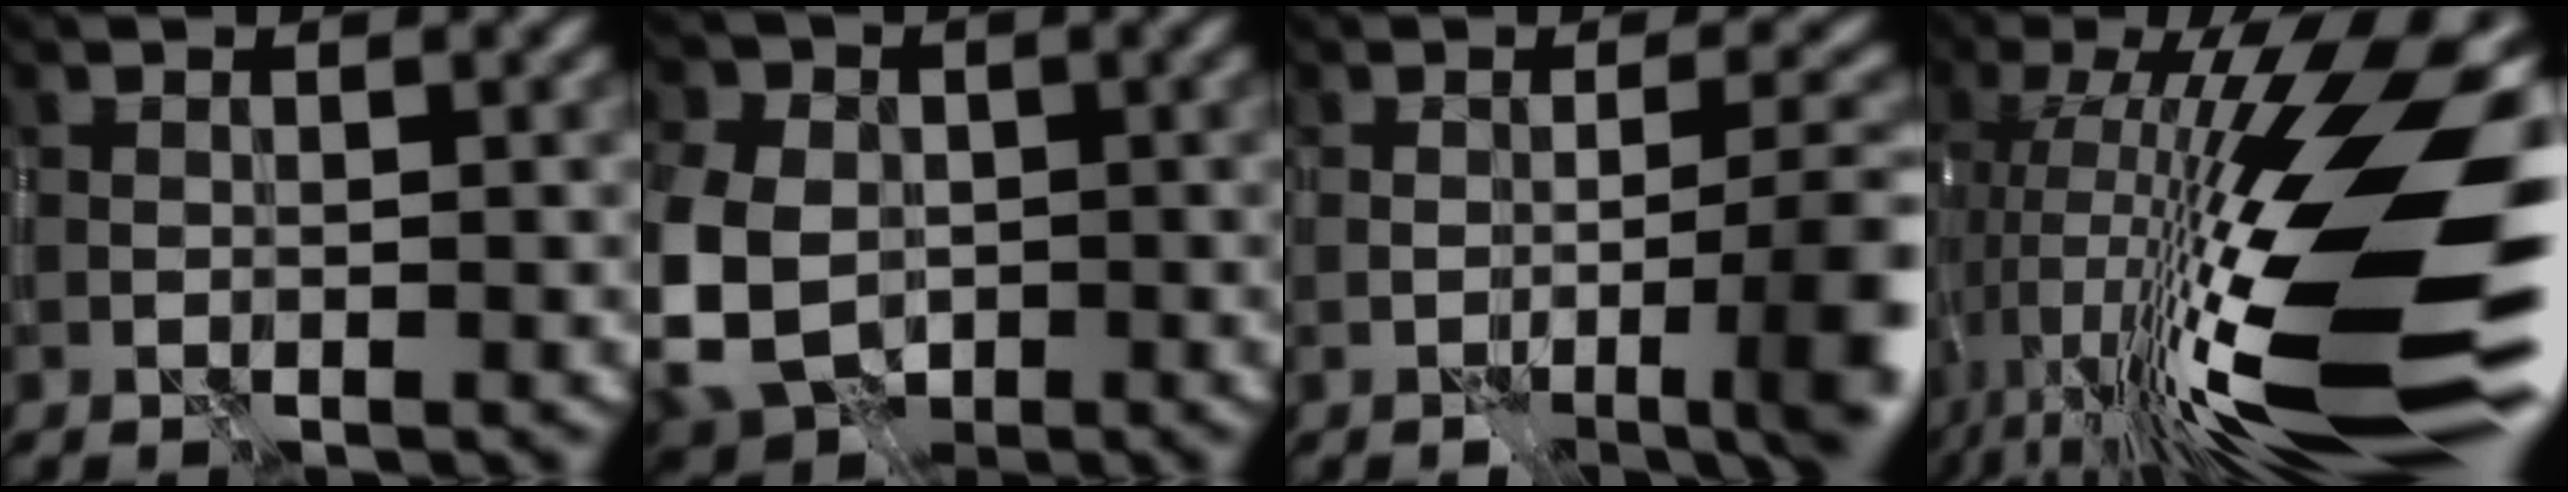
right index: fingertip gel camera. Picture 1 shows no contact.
{"total": 11.2, "force": [-1.5, 8.9, 6.6], "torque": [-0.129, -0.010, -0.056]}
{"total": 6.3, "force": [-1.9, 1.1, 5.9], "torque": [-0.079, 0.001, -0.031]}
{"total": 19.6, "force": [-2.8, 4.6, 18.9], "torque": [-0.337, 0.015, -0.059]}